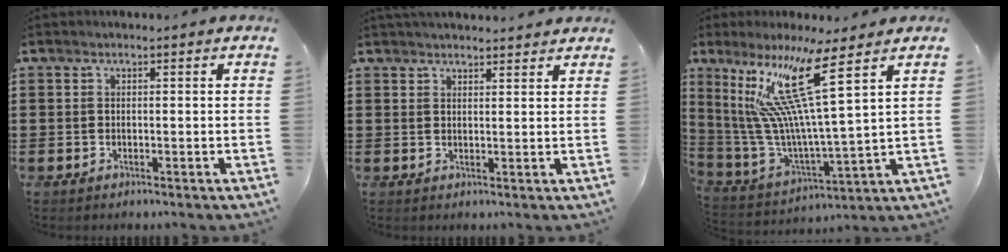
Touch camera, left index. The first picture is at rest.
{"total": 2.0, "force": [2.0, 0.2, 0.0], "torque": [-0.005, -0.002, 0.039]}
{"total": 13.8, "force": [9.2, 0.3, 10.4], "torque": [-0.223, -0.061, 0.146]}